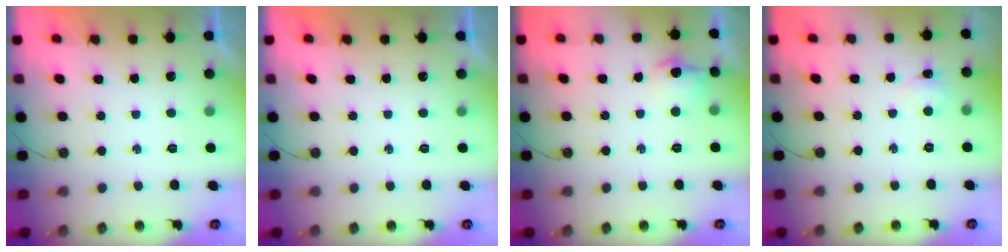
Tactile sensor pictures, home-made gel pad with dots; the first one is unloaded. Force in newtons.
{"total": 0.0}
{"total": 8.2, "press": 8.2, "slide": 0.8}
{"total": 4.3, "press": 4.2, "slide": 0.7}